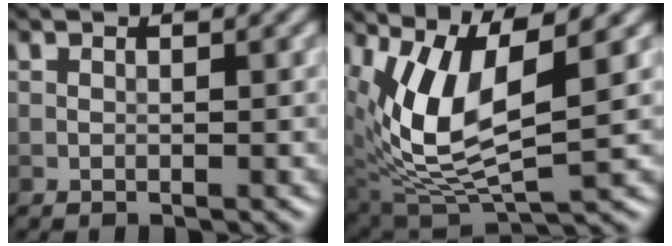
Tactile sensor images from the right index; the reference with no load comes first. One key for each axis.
{"total": 8.8, "fx": 2.3, "fy": 3.4, "fz": 7.8, "tx": -0.170, "ty": -0.013, "tz": 0.048}